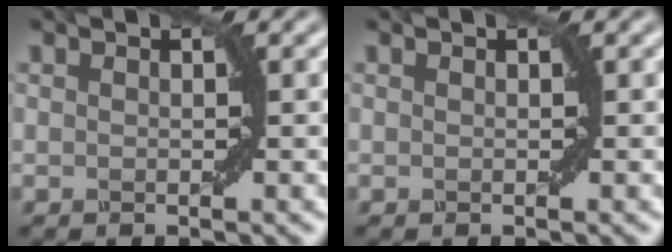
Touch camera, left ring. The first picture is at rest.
{"total": 0.0}